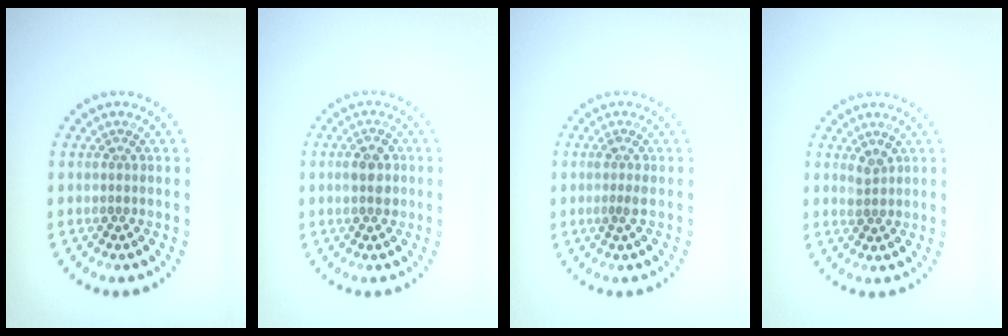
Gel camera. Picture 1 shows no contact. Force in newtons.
{"total": 2.6, "press": 2.6, "slide": 0.0}
{"total": 1.3, "press": 0.9, "slide": 0.9}
{"total": 1.1, "press": 0.8, "slide": 0.7}